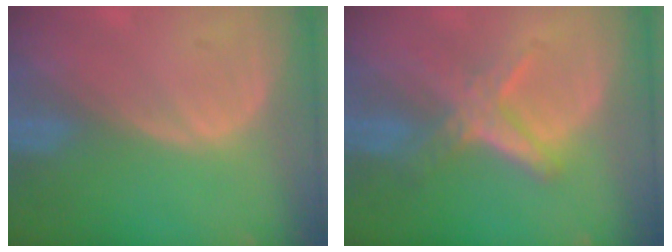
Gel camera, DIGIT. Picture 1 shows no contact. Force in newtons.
{"total": 6.0, "press": 5.4, "slide": 2.5}